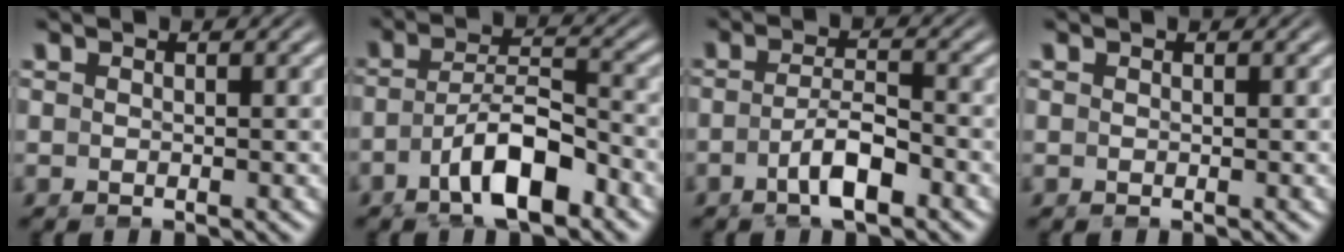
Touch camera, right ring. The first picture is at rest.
{"total": 6.5, "force": [-2.4, 3.4, 5.1], "torque": [-0.081, -0.021, -0.027]}
{"total": 3.3, "force": [-1.5, 0.7, 2.9], "torque": [-0.046, -0.014, -0.014]}
{"total": 0.0}